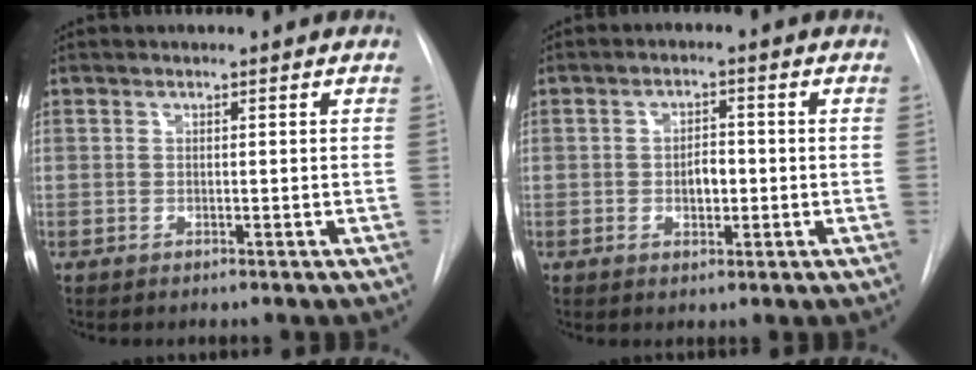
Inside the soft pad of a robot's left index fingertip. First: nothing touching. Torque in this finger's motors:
{"motor_torque": [0.17, 0.01, 0.11, 0.03]}